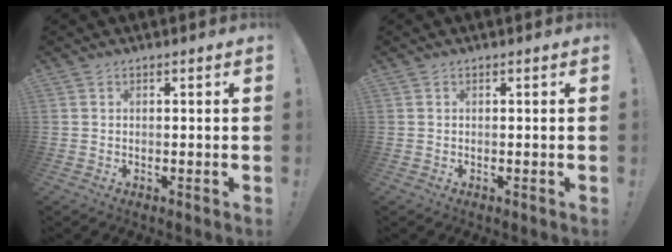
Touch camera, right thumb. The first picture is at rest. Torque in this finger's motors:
{"motor_torque": [0.13, -0.02, 0.20, -0.03, 0.00]}